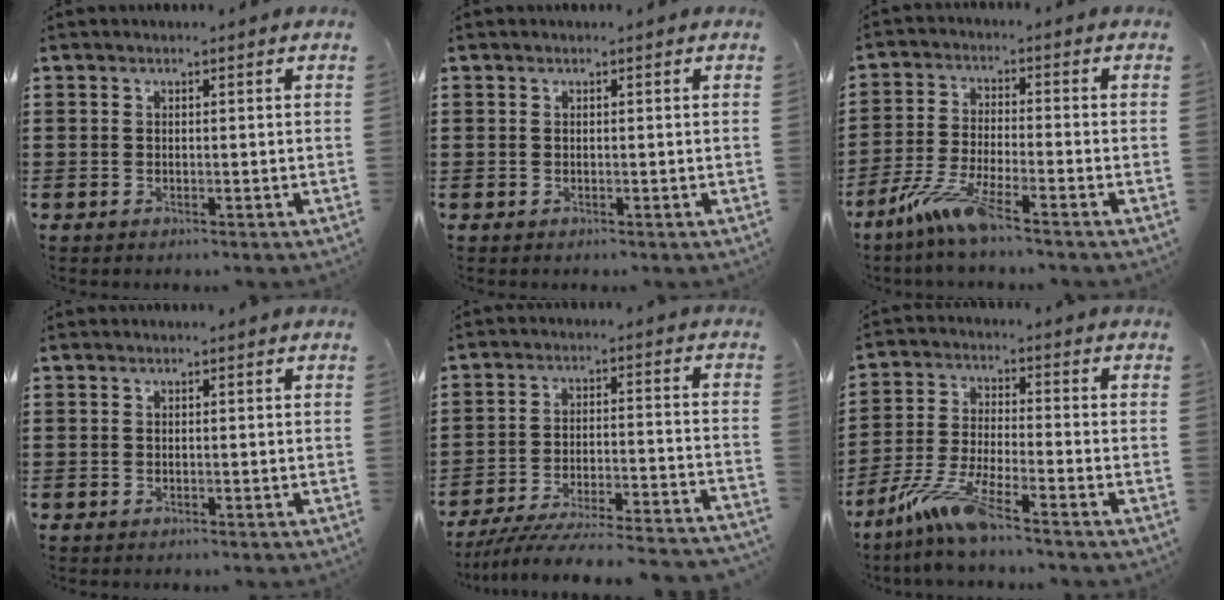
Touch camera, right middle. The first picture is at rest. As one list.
[{"total": 0.0}, {"total": 7.2, "force": [-5.2, 0.2, 4.9], "torque": [-0.118, -0.021, -0.103]}, {"total": 0.0}, {"total": 6.4, "force": [-6.0, -0.3, 2.2], "torque": [-0.039, -0.006, -0.120]}, {"total": 8.5, "force": [-6.4, 0.1, 5.7], "torque": [-0.138, -0.024, -0.131]}]